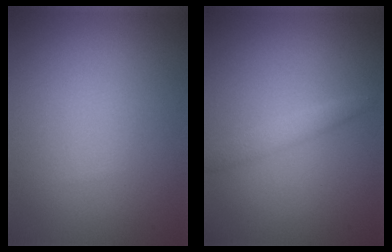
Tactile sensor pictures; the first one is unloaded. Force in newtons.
{"total": 1.4, "press": 1.4, "slide": 0.1}